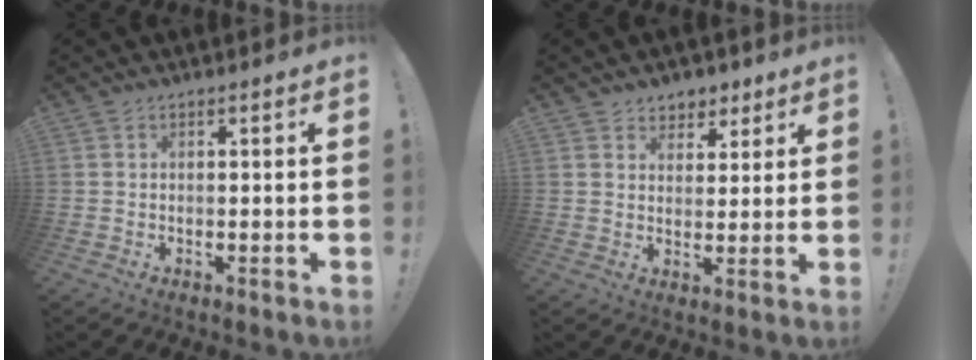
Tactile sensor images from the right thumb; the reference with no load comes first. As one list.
[{"total": 5.9, "force": [4.0, 4.3, 0.6], "torque": [0.005, -0.032, 0.077]}]